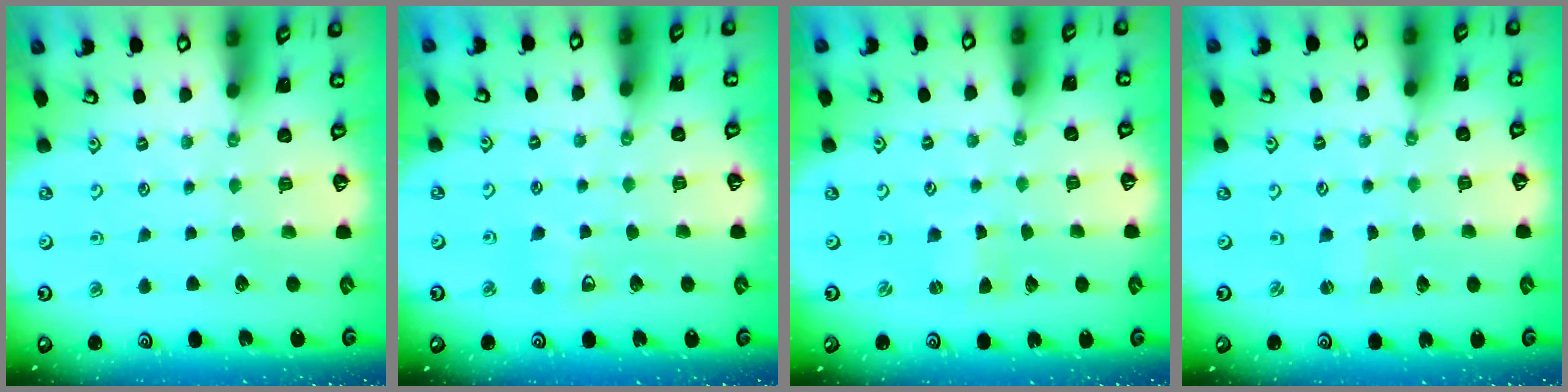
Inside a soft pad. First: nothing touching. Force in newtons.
{"total": 4.5, "press": 4.4, "slide": 0.7}
{"total": 0.5, "press": 0.5, "slide": 0.1}
{"total": 0.5, "press": 0.5, "slide": 0.1}